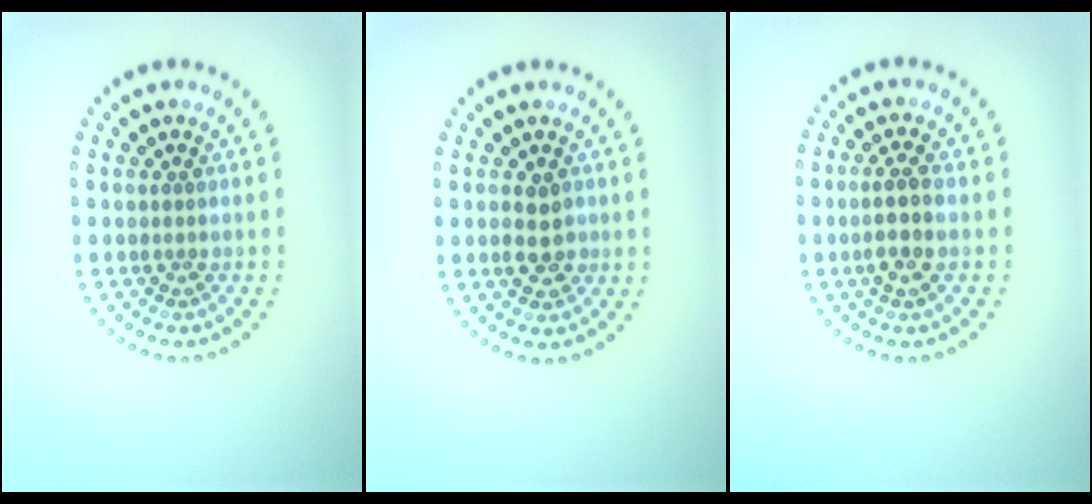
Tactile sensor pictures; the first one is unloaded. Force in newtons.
{"total": 2.5, "press": 2.4, "slide": 0.4}
{"total": 2.6, "press": 2.4, "slide": 1.0}